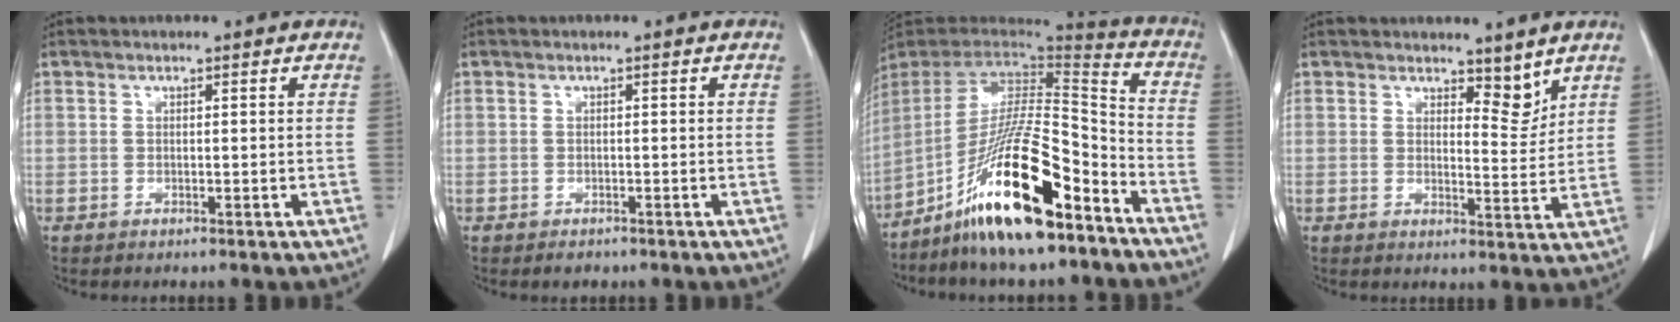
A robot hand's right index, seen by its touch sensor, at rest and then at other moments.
{"total": 1.4, "force": [-1.0, 0.9, 0.5], "torque": [-0.009, 0.000, -0.011]}
{"total": 21.4, "force": [-13.2, 3.3, 16.5], "torque": [-0.312, -0.018, -0.236]}
{"total": 3.8, "force": [3.1, 1.5, 1.6], "torque": [-0.013, -0.010, 0.050]}